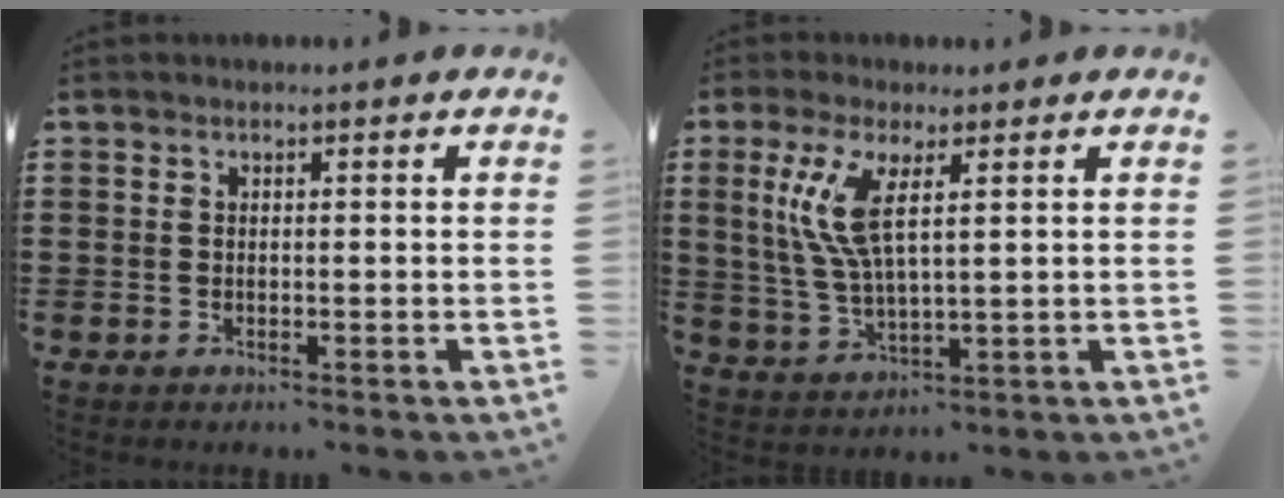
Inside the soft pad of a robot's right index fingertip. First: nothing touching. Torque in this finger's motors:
{"motor_torque": [1.42, 0.52, 0.72, 0.21]}